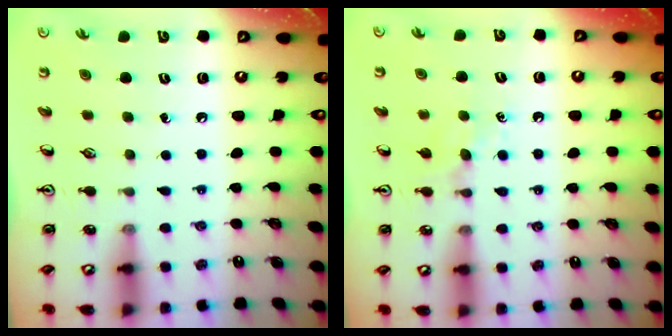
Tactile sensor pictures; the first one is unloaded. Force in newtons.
{"total": 4.1, "press": 4.1, "slide": 0.6}